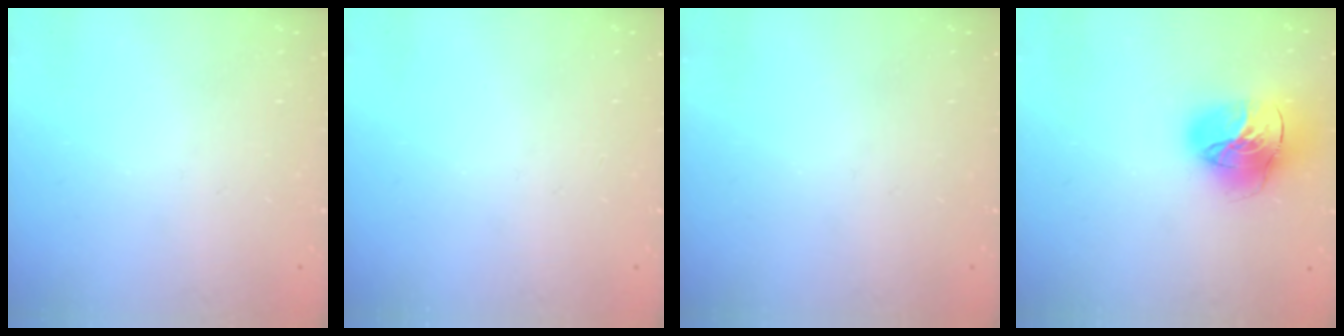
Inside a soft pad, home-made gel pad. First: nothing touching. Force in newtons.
{"total": 0.0}
{"total": 0.0}
{"total": 20.1, "press": 20.0, "slide": 2.1}